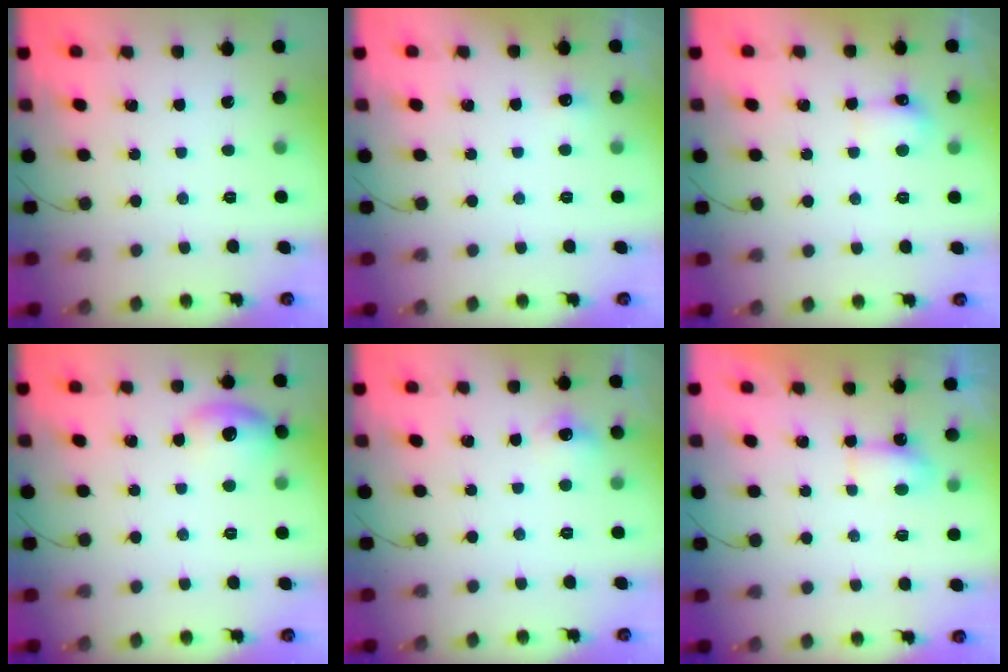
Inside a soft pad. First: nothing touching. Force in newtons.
{"total": 3.9, "press": 3.7, "slide": 1.3}
{"total": 5.4, "press": 5.3, "slide": 1.2}
{"total": 9.8, "press": 9.0, "slide": 4.0}
{"total": 6.0, "press": 5.9, "slide": 1.2}
{"total": 4.6, "press": 4.5, "slide": 0.9}